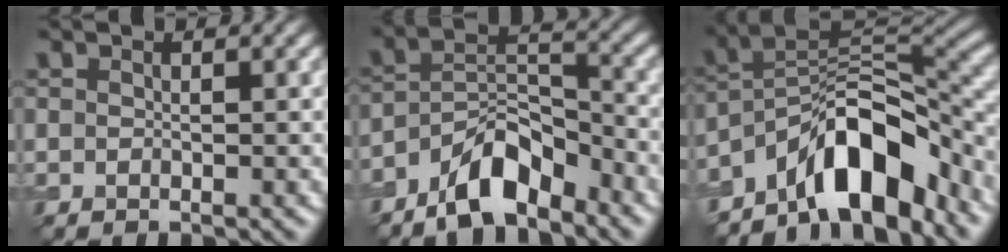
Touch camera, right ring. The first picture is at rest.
{"total": 6.5, "force": [-4.7, 2.5, 3.7], "torque": [-0.053, 0.011, -0.092]}
{"total": 9.8, "force": [-6.3, 3.8, 6.4], "torque": [-0.078, 0.018, -0.120]}